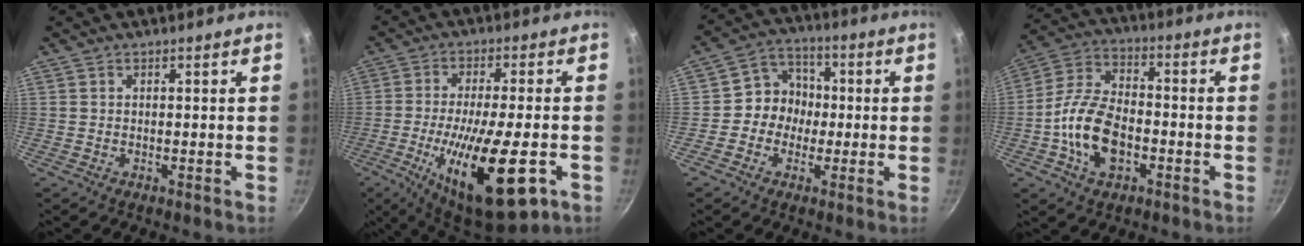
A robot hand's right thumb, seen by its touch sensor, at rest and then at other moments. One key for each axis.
{"total": 20.3, "fx": -7.0, "fy": 5.9, "fz": 18.1, "tx": -0.294, "ty": -0.001, "tz": -0.111}
{"total": 7.7, "fx": -0.8, "fy": 7.1, "fz": 3.0, "tx": -0.003, "ty": 0.024, "tz": -0.029}
{"total": 13.5, "fx": -3.7, "fy": 8.0, "fz": 10.2, "tx": -0.183, "ty": 0.035, "tz": -0.080}